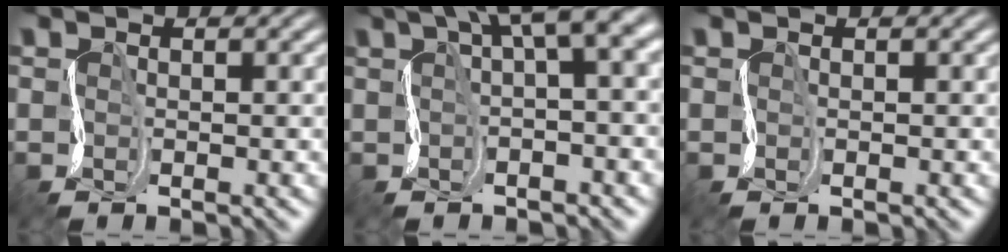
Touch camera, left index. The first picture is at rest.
{"total": 7.4, "force": [2.8, 2.0, 6.5], "torque": [-0.079, 0.023, 0.043]}
{"total": 0.0}